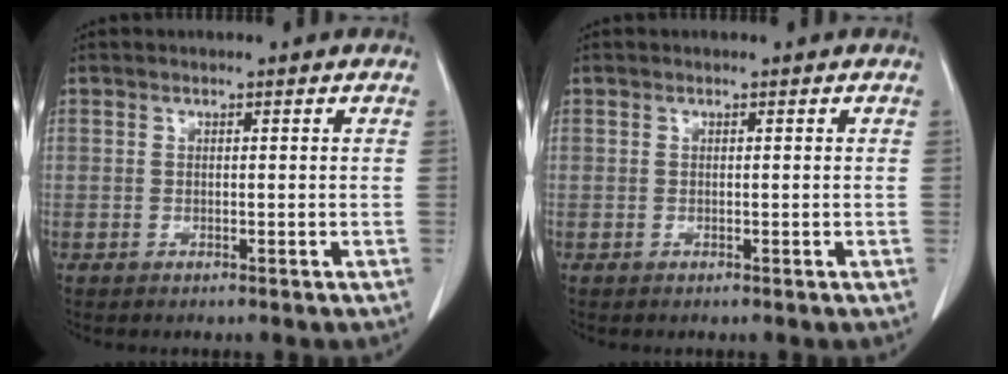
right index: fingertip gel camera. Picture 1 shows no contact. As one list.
[{"total": 0.0}]